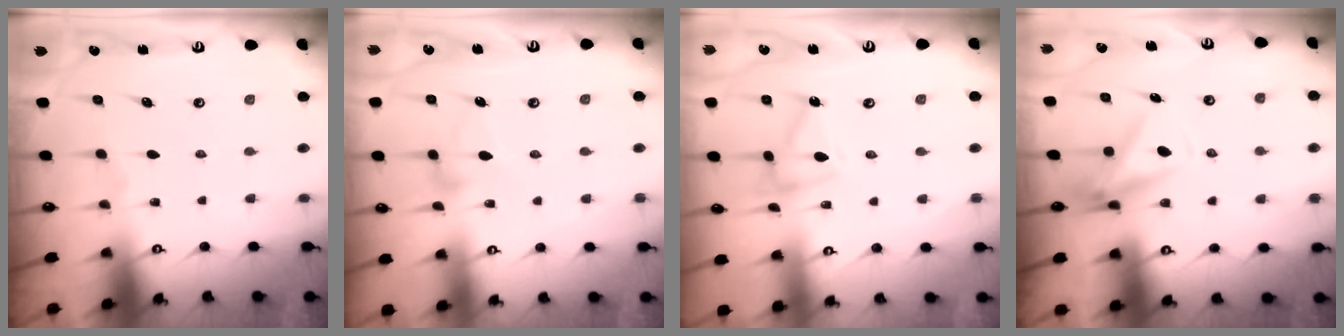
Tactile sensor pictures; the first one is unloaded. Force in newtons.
{"total": 3.3, "press": 3.3, "slide": 0.2}
{"total": 9.5, "press": 9.5, "slide": 0.3}
{"total": 7.9, "press": 7.7, "slide": 1.7}